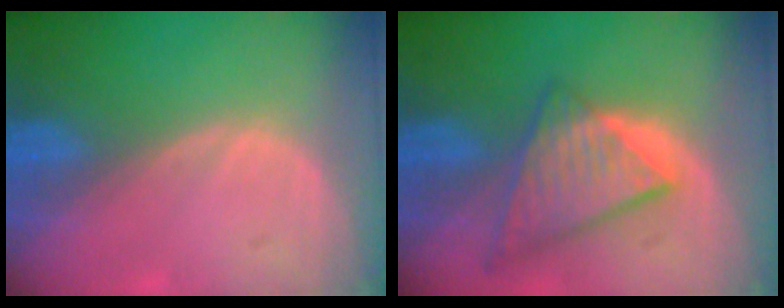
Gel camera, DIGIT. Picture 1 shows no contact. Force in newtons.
{"total": 9.0, "press": 7.8, "slide": 4.4}